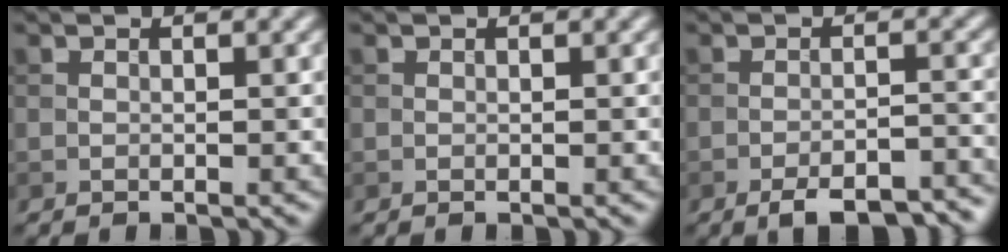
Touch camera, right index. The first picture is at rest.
{"total": 0.0}
{"total": 5.9, "force": [-4.5, 1.7, 3.4], "torque": [-0.053, -0.004, -0.064]}